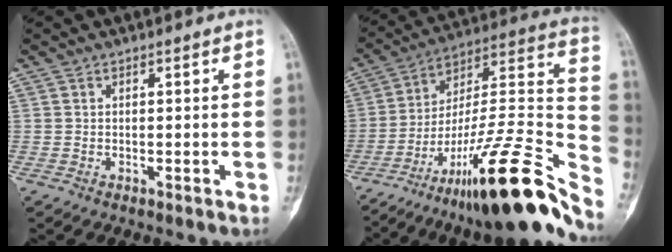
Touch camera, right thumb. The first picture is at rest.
{"total": 31.5, "force": [-19.4, 6.9, 23.9], "torque": [-0.279, 0.097, -0.306]}